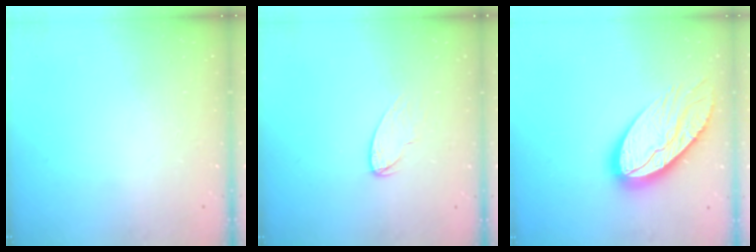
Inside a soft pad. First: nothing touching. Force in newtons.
{"total": 6.4, "press": 6.4, "slide": 0.6}
{"total": 18.3, "press": 18.3, "slide": 1.5}